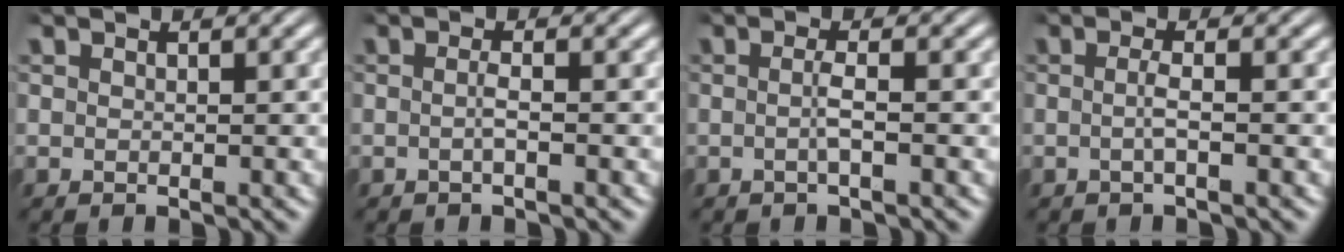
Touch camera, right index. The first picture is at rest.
{"total": 1.2, "force": [-0.7, -0.2, 1.0], "torque": [-0.021, -0.002, -0.013]}
{"total": 1.6, "force": [-0.7, -0.3, 1.4], "torque": [-0.028, -0.002, -0.013]}
{"total": 1.5, "force": [-0.7, -0.3, 1.3], "torque": [-0.028, -0.004, -0.011]}